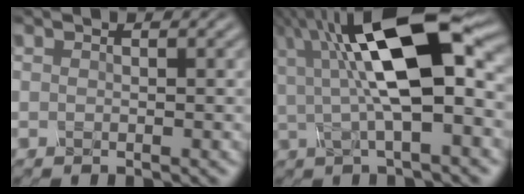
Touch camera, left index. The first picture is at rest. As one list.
[{"total": 12.8, "force": [2.7, 4.2, 11.8], "torque": [-0.197, 0.020, 0.035]}]